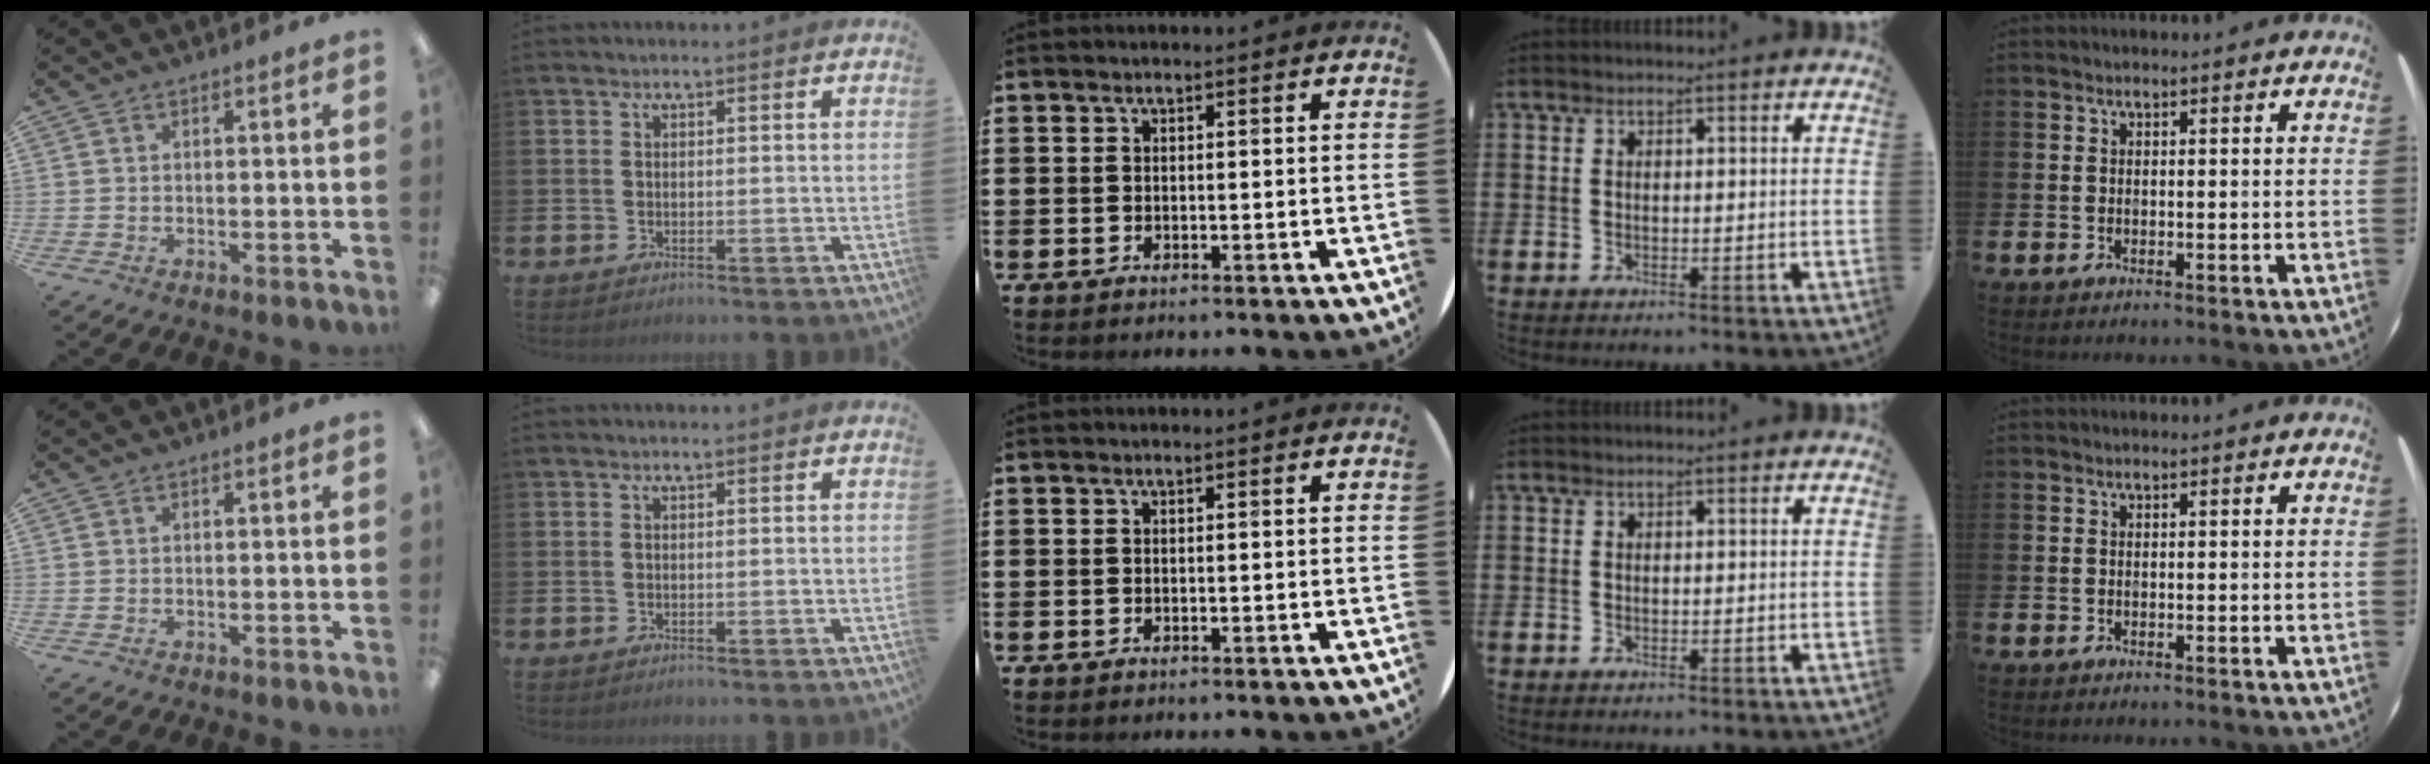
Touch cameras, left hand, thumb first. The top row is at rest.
{}